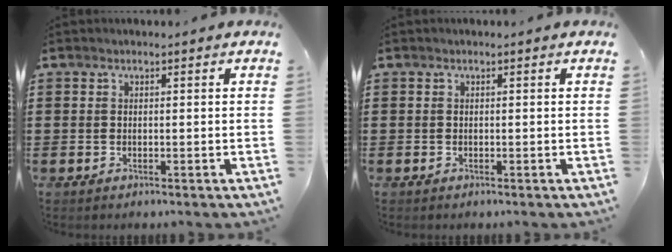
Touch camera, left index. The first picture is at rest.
{"total": 0.0}